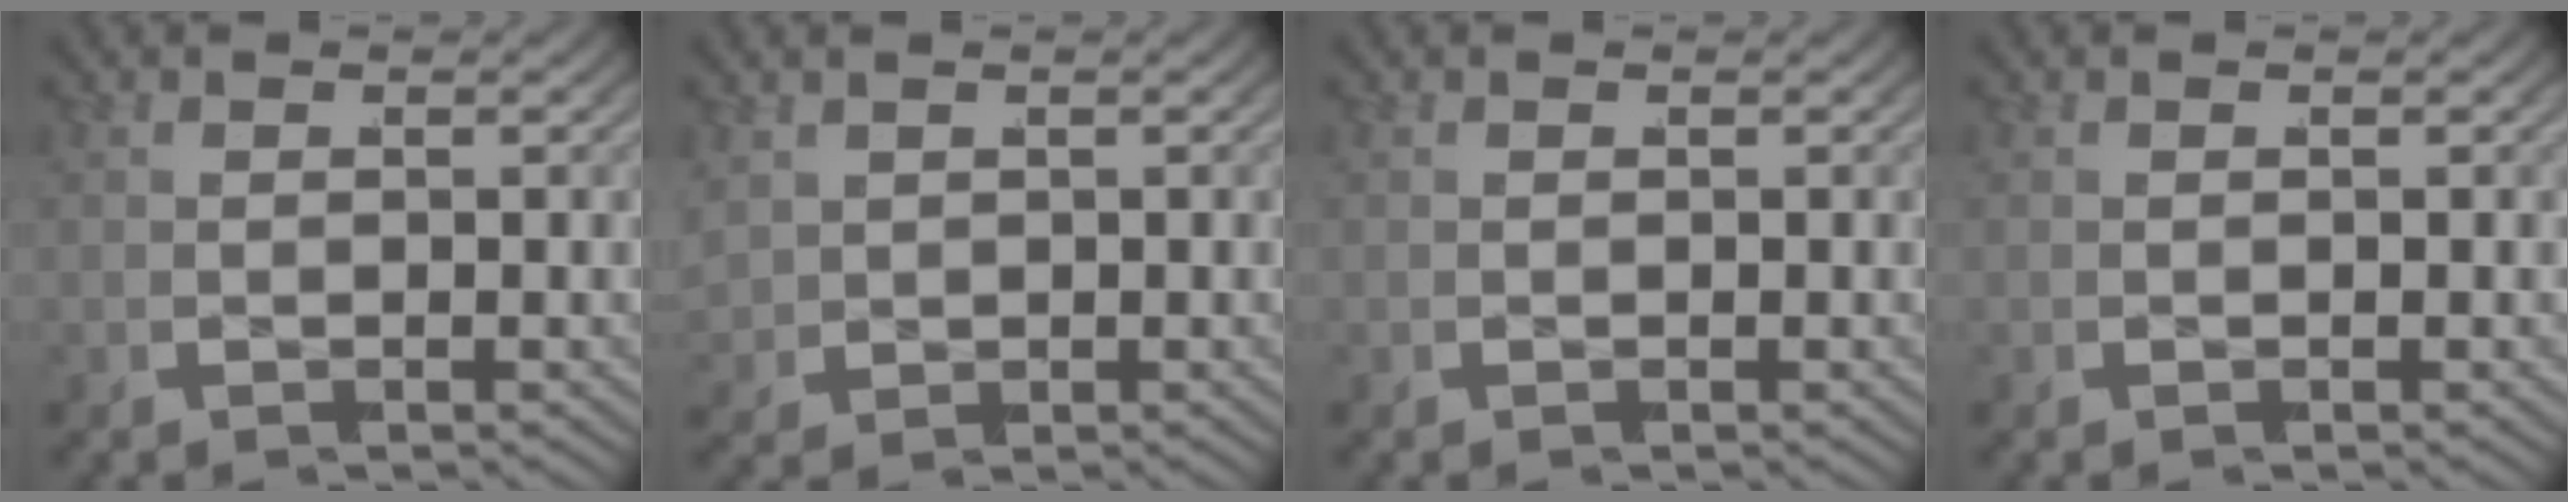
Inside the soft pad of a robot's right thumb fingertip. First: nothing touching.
{"total": 1.4, "force": [0.6, 1.2, 0.4], "torque": [-0.012, -0.006, 0.018]}
{"total": 0.0}
{"total": 0.0}